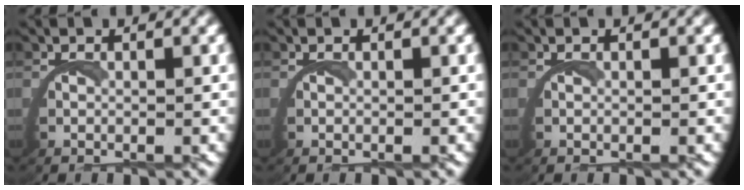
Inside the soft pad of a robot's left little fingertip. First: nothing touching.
{"total": 0.0}
{"total": 0.0}